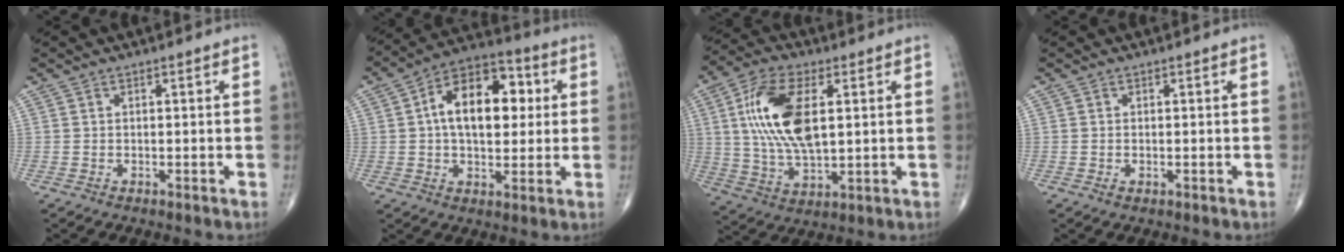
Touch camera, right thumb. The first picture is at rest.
{"total": 16.0, "force": [2.5, 9.3, 12.8], "torque": [-0.172, 0.020, 0.031]}
{"total": 16.5, "force": [3.3, 7.9, 14.1], "torque": [-0.276, -0.004, 0.062]}
{"total": 1.0, "force": [-0.3, 0.5, 0.8], "torque": [-0.016, 0.001, -0.002]}